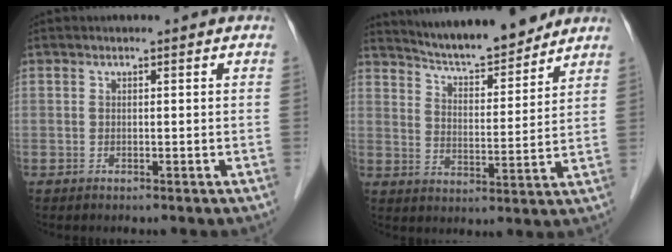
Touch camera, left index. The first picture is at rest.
{"total": 12.0, "force": [11.1, 1.0, 4.3], "torque": [-0.072, 0.001, 0.176]}